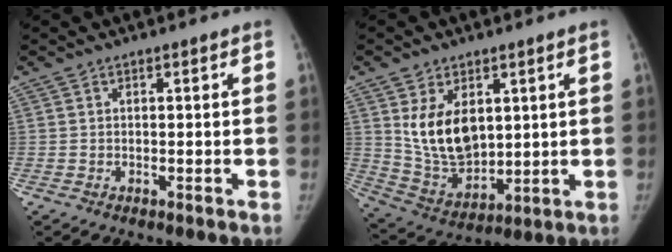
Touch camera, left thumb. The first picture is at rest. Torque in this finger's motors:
{"motor_torque": [1.03, 1.09, 1.19, -1.24, 0.30]}